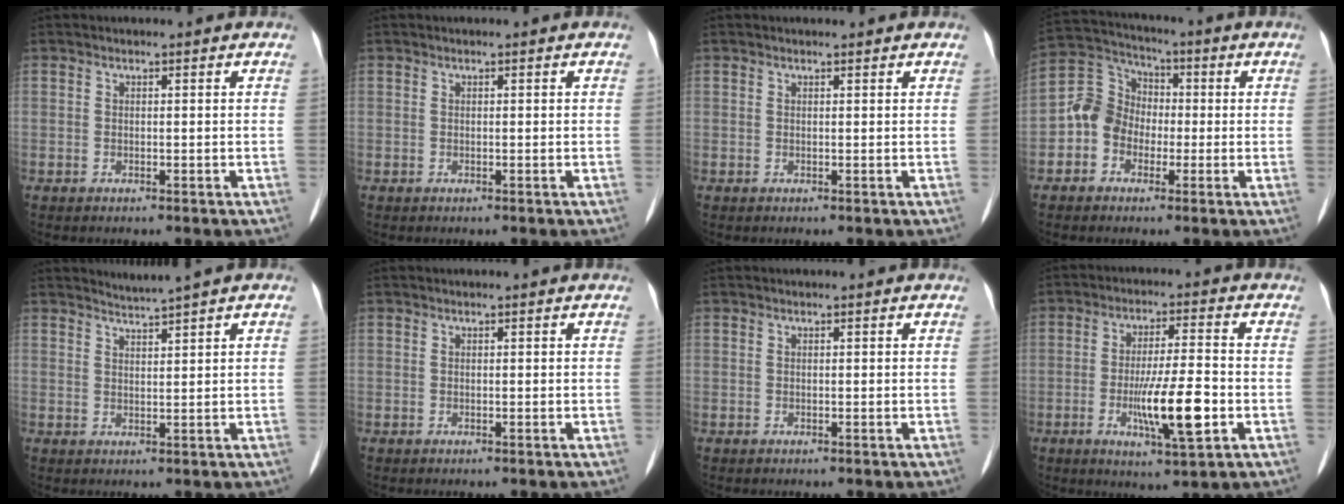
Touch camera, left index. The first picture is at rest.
{"total": 0.0}
{"total": 0.9, "force": [0.9, 0.1, 0.2], "torque": [-0.012, 0.004, 0.013]}
{"total": 7.5, "force": [-1.5, 6.7, 2.9], "torque": [-0.078, 0.033, -0.035]}
{"total": 2.2, "force": [2.0, -0.7, 0.5], "torque": [-0.009, 0.003, 0.039]}
{"total": 0.0}
{"total": 0.0}
{"total": 9.8, "force": [-2.8, 1.1, 9.4], "torque": [-0.169, -0.010, -0.047]}